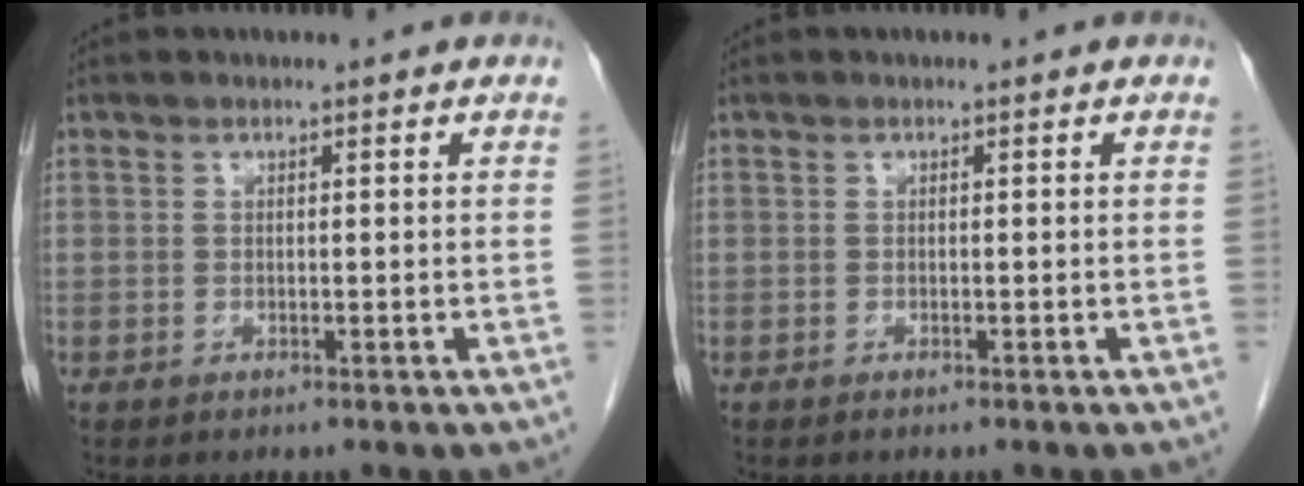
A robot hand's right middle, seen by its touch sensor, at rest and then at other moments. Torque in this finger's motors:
{"motor_torque": [-0.08, -0.04, 0.02, 0.00]}